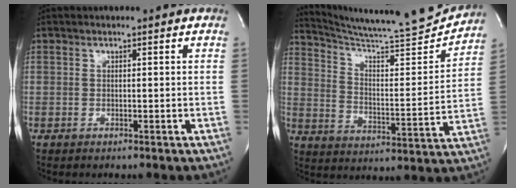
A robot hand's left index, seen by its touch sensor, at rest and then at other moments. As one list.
[{"total": 18.4, "force": [17.9, -0.7, 4.3], "torque": [-0.084, -0.071, 0.259]}]